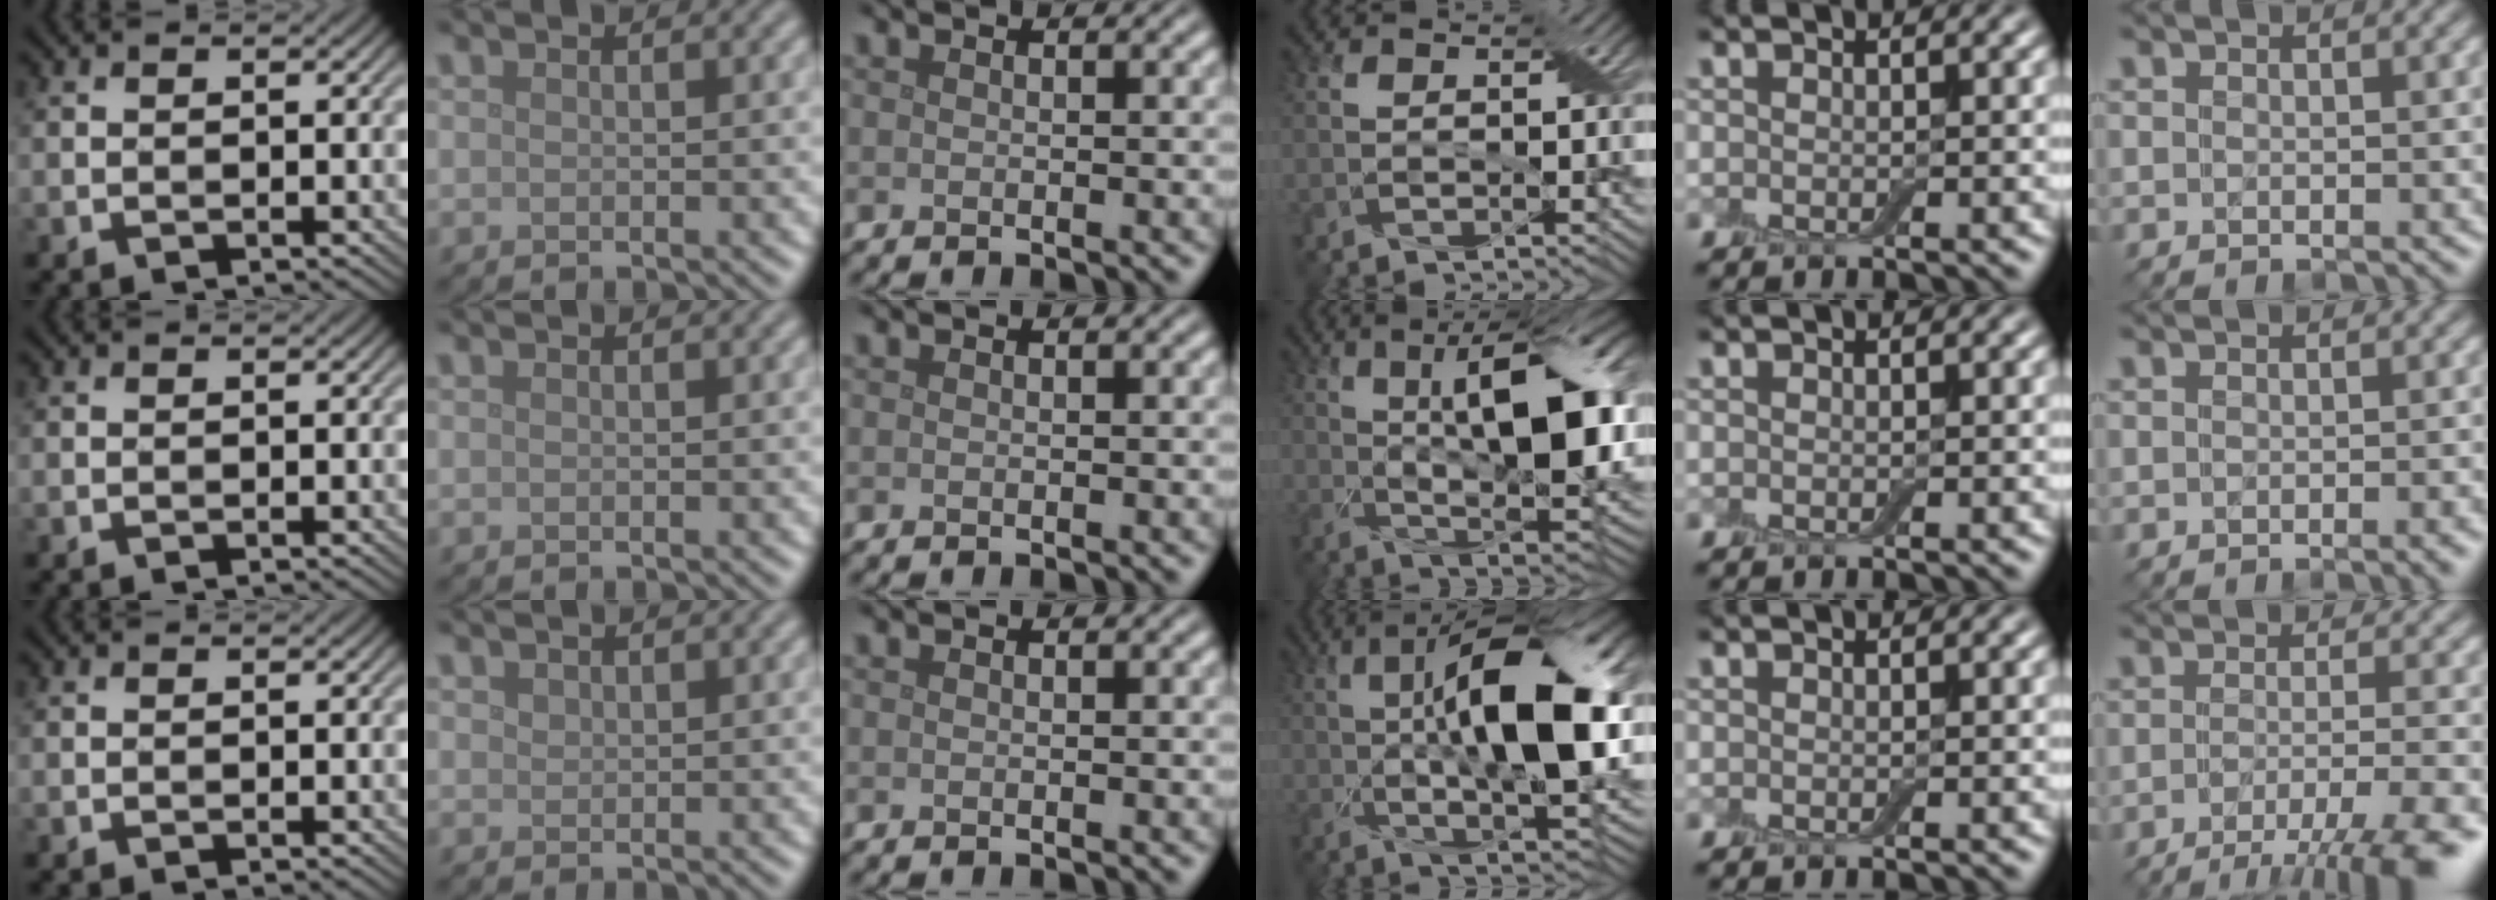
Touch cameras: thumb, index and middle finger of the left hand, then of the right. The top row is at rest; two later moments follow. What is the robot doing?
{"motion": "close", "object": "airpods case & airpods"}